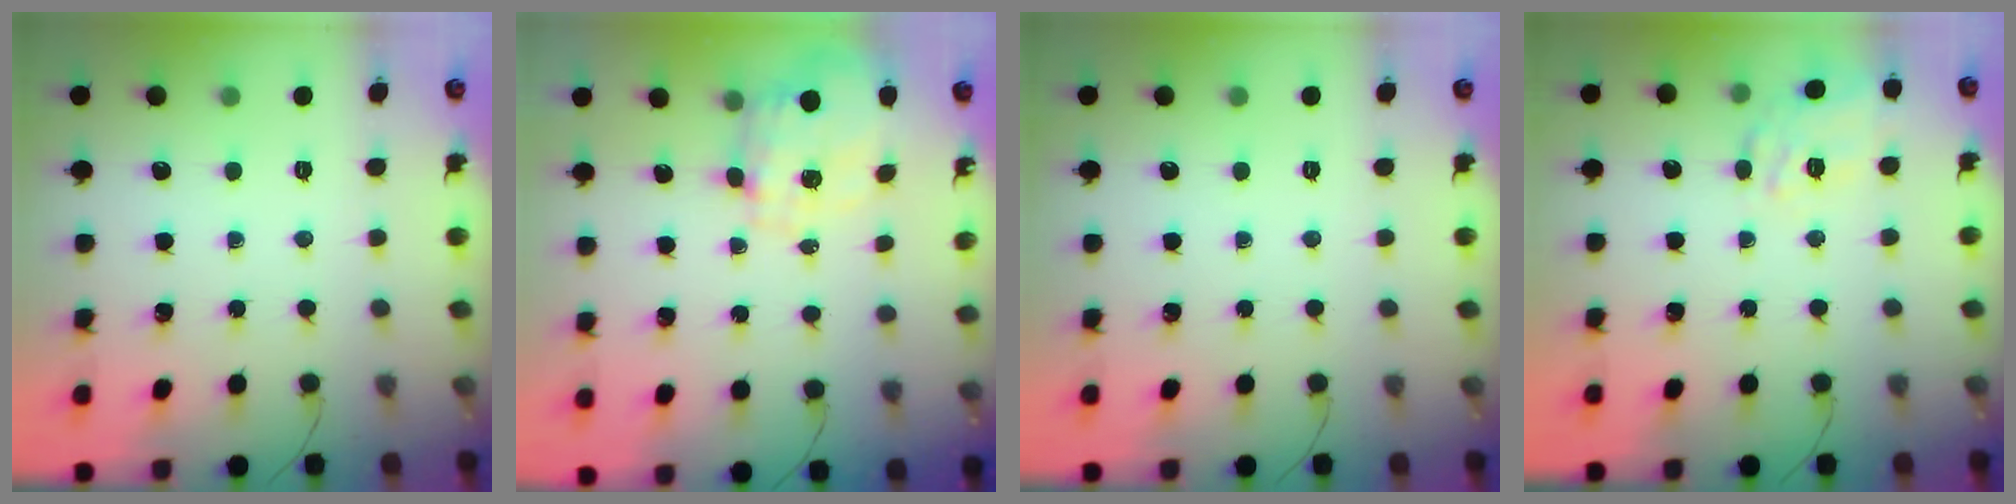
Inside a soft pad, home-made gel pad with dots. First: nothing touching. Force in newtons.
{"total": 3.7, "press": 3.4, "slide": 1.4}
{"total": 0.0}
{"total": 15.2, "press": 15.2, "slide": 0.9}